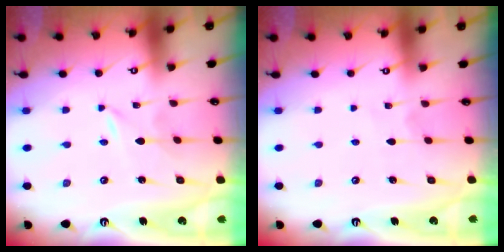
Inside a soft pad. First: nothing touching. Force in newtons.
{"total": 1.7, "press": 1.7, "slide": 0.2}